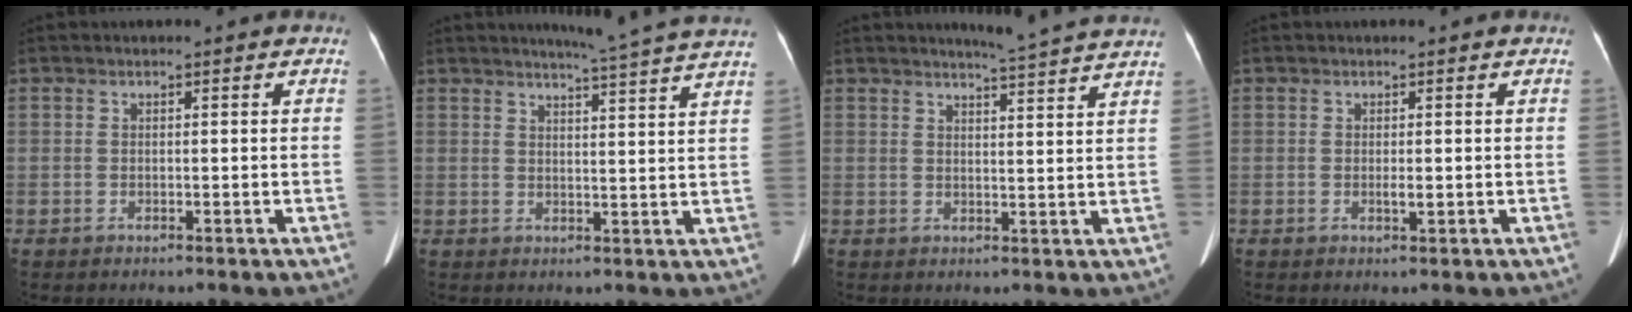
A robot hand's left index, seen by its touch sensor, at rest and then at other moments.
{"total": 11.6, "force": [10.7, -1.7, 4.3], "torque": [-0.065, -0.029, 0.118]}
{"total": 8.7, "force": [8.2, -1.2, 2.6], "torque": [-0.044, -0.010, 0.091]}
{"total": 1.0, "force": [0.0, 0.2, 0.9], "torque": [-0.018, -0.001, 0.000]}